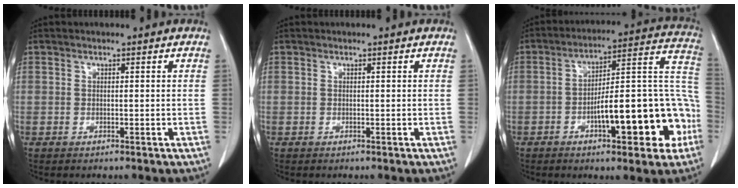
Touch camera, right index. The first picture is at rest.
{"total": 0.0}
{"total": 18.5, "force": [-6.4, 4.7, 16.8], "torque": [-0.202, 0.044, -0.082]}